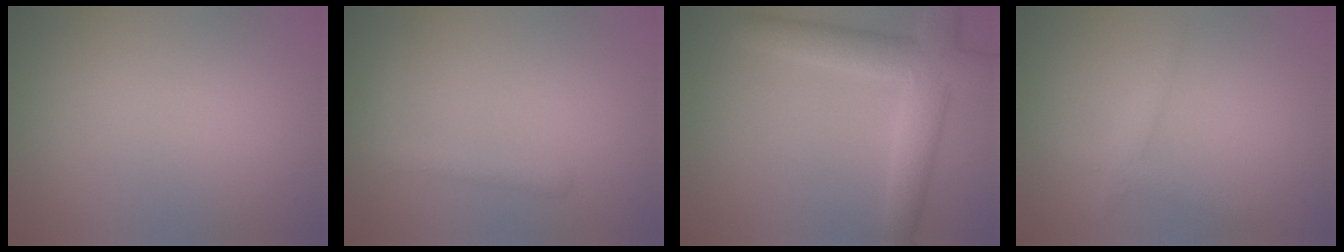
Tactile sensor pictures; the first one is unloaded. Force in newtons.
{"total": 1.7, "press": 1.7, "slide": 0.1}
{"total": 5.5, "press": 5.5, "slide": 0.3}
{"total": 1.8, "press": 1.8, "slide": 0.0}